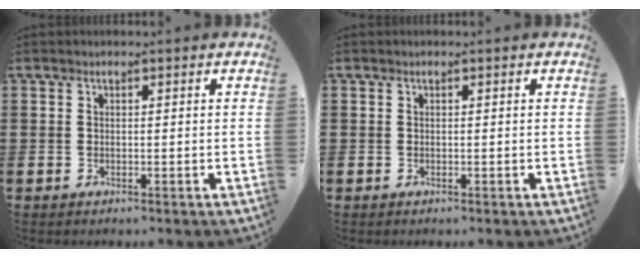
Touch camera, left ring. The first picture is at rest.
{"total": 0.0}